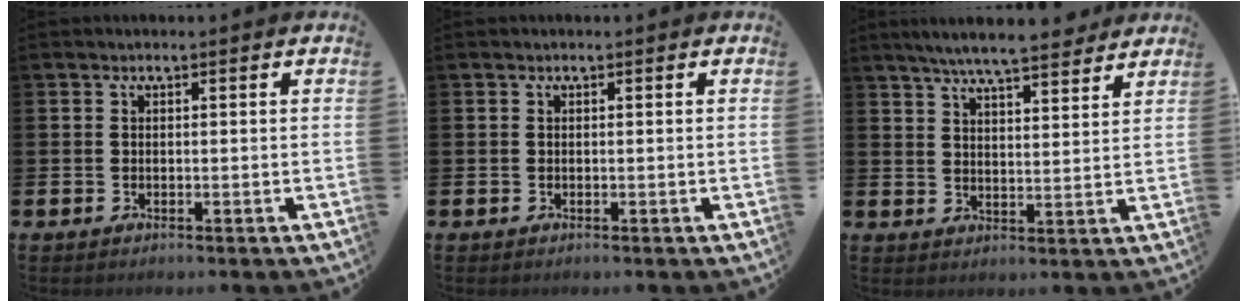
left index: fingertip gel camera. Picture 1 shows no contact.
{"total": 0.0}
{"total": 6.8, "force": [6.4, 0.5, 2.1], "torque": [-0.048, -0.032, 0.112]}